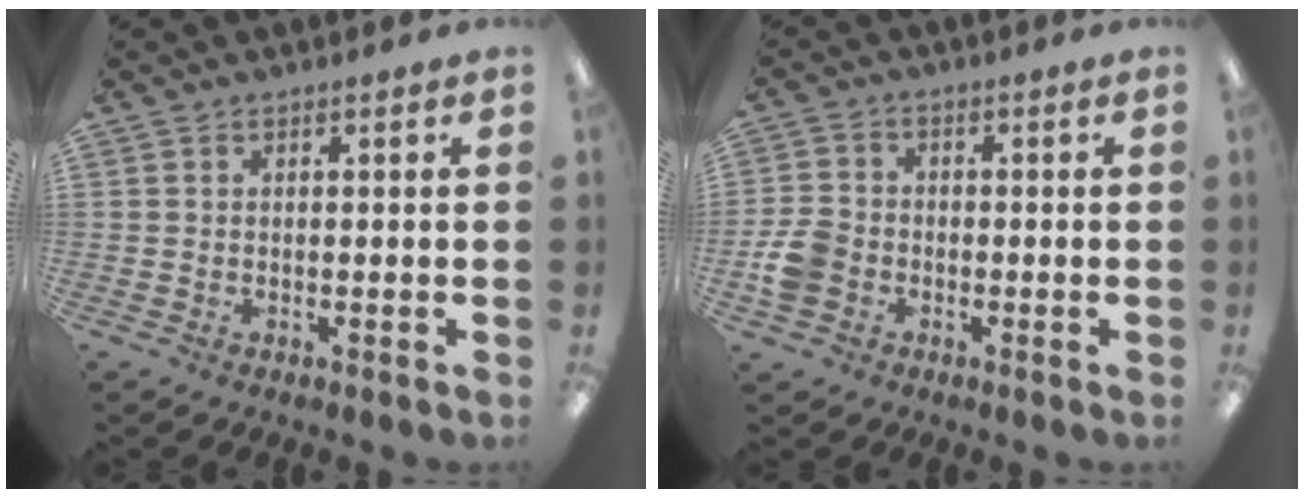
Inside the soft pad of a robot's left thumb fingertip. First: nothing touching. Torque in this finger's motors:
{"motor_torque": [-0.56, 0.57, 0.30, -0.35, 0.03]}